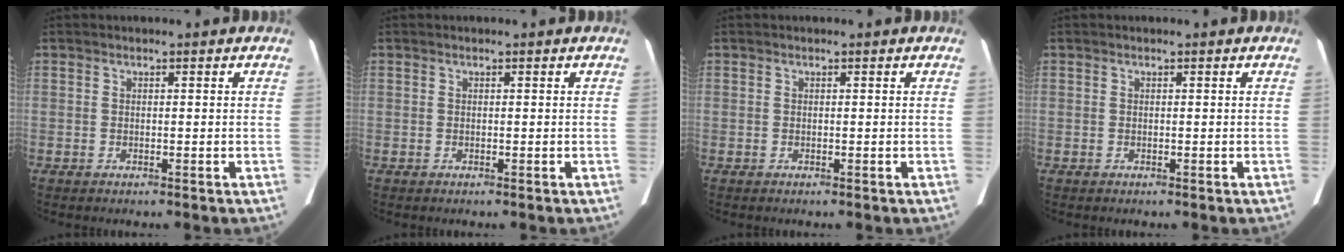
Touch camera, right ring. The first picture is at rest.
{"total": 0.0}
{"total": 0.0}
{"total": 0.0}